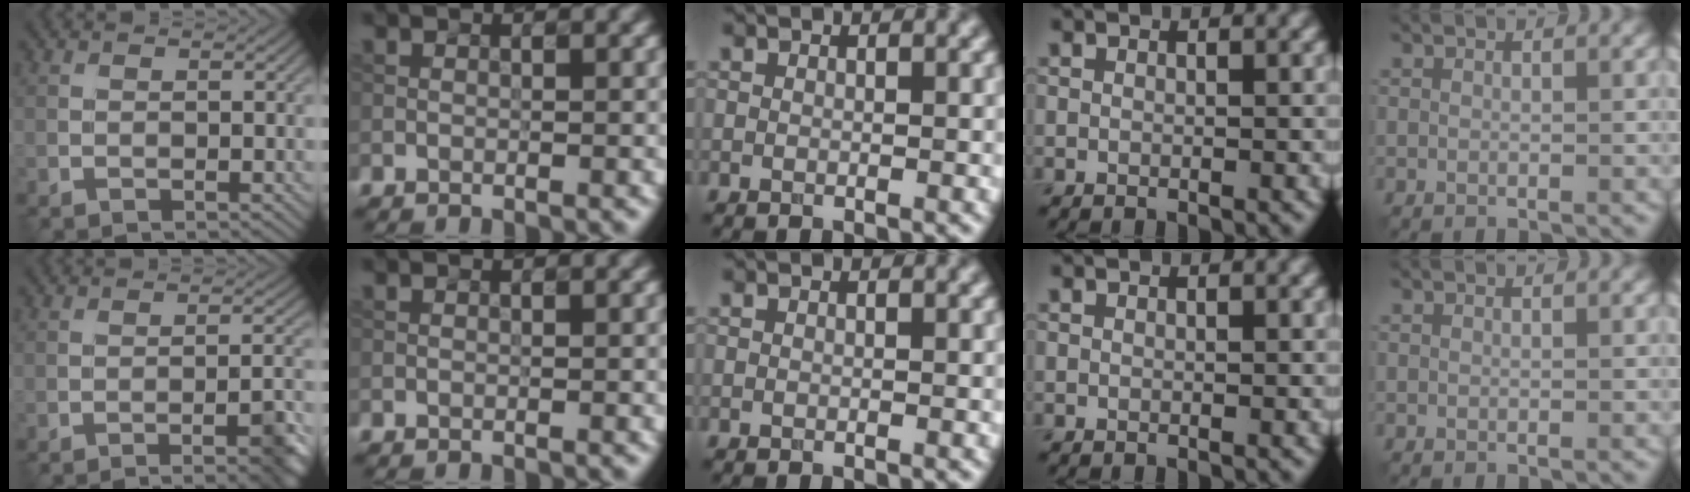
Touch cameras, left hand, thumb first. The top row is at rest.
{"thumb": {"total": 5.0, "force": [-2.8, 0.8, 4.1], "torque": [-0.051, 0.008, -0.041]}}